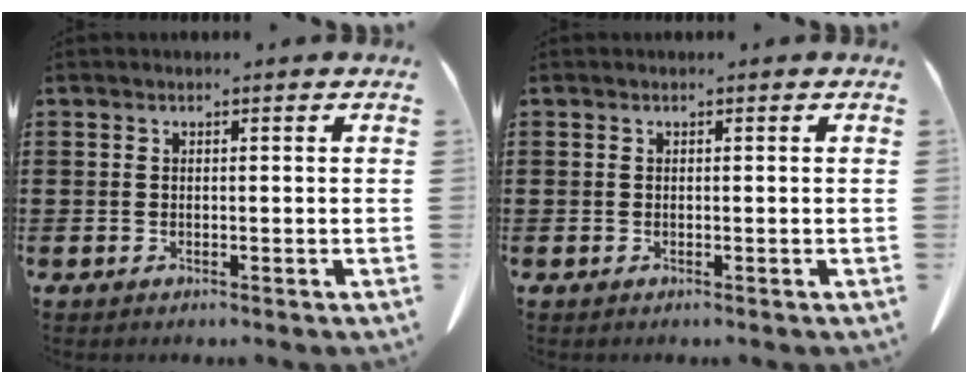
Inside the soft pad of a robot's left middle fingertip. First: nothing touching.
{"total": 0.0}